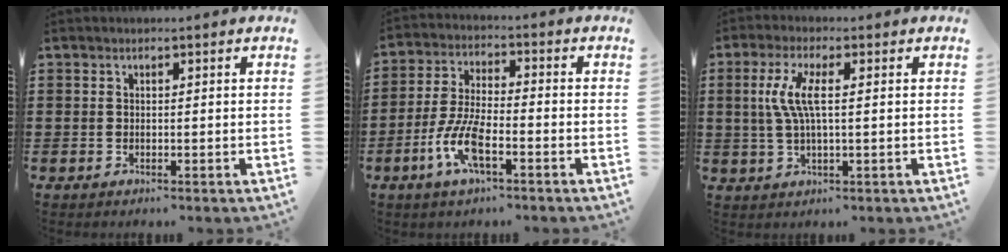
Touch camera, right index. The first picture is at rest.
{"total": 7.7, "force": [-3.5, 2.4, 6.4], "torque": [-0.151, -0.011, -0.071]}
{"total": 6.0, "force": [0.6, 1.6, 5.7], "torque": [-0.130, -0.005, 0.001]}